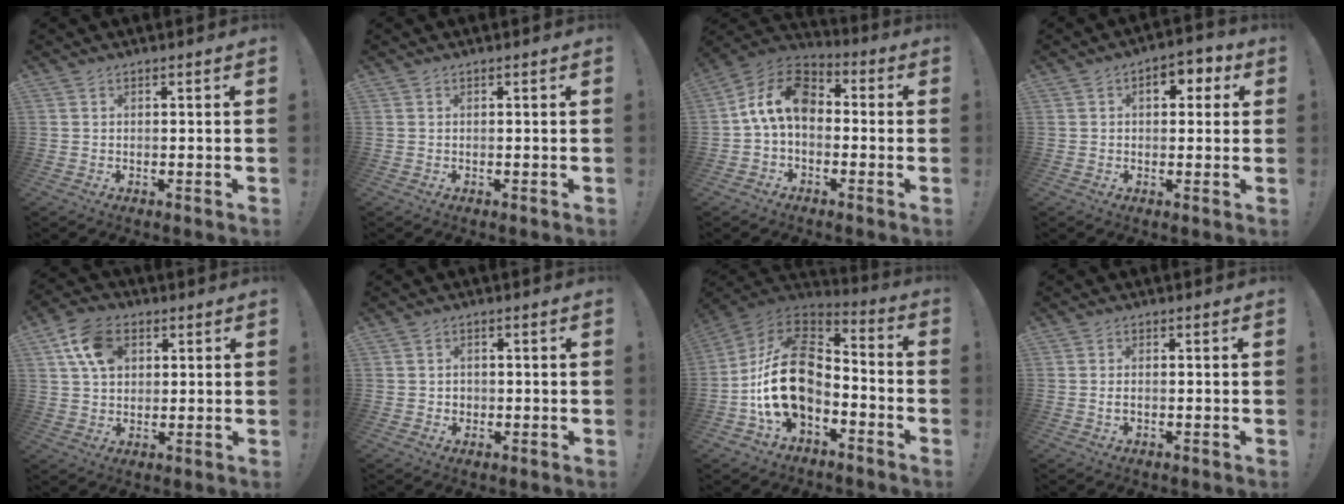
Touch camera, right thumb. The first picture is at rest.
{"total": 0.0}
{"total": 12.7, "force": [0.7, 8.4, 9.5], "torque": [-0.180, 0.022, 0.015]}
{"total": 6.3, "force": [1.9, 3.8, 4.6], "torque": [-0.045, -0.004, 0.026]}
{"total": 11.1, "force": [4.0, 8.0, 6.5], "torque": [-0.106, 0.006, 0.078]}
{"total": 1.8, "force": [0.1, 1.7, 0.5], "torque": [-0.003, -0.003, 0.001]}
{"total": 20.7, "force": [-3.5, 13.7, 15.1], "torque": [-0.275, 0.030, -0.052]}
{"total": 0.9, "force": [-0.1, 0.3, 0.9], "torque": [-0.010, -0.002, -0.003]}